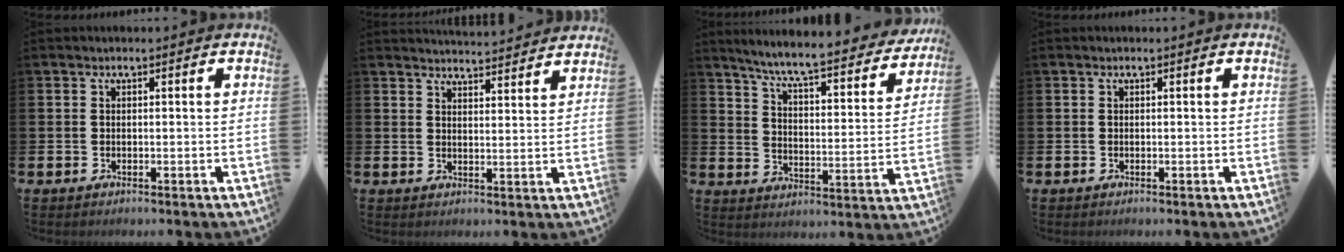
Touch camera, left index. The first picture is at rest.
{"total": 4.3, "force": [4.3, 0.0, -0.1], "torque": [-0.007, -0.028, 0.077]}
{"total": 7.5, "force": [6.8, 0.7, 3.1], "torque": [-0.087, -0.054, 0.111]}
{"total": 0.0}